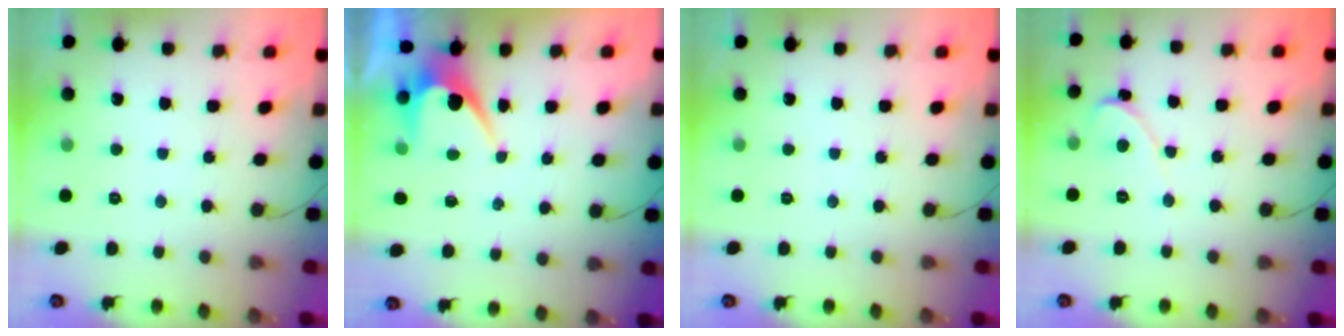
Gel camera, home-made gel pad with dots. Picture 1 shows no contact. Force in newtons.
{"total": 5.6, "press": 5.6, "slide": 0.3}
{"total": 0.0}
{"total": 1.7, "press": 1.7, "slide": 0.2}